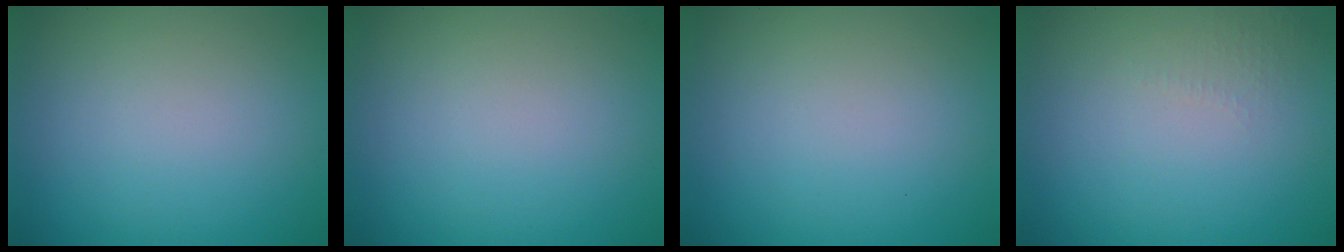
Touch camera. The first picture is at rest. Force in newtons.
{"total": 0.0}
{"total": 0.0}
{"total": 1.0, "press": 0.9, "slide": 0.3}